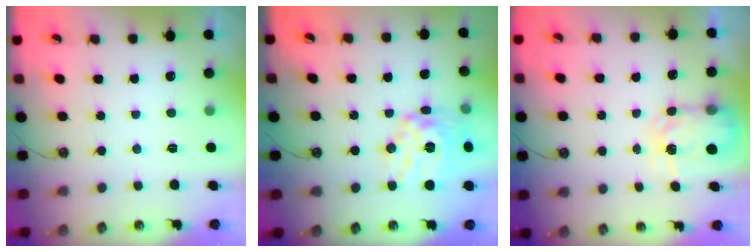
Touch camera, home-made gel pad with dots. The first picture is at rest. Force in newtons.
{"total": 16.3, "press": 16.2, "slide": 1.5}
{"total": 5.2, "press": 5.2, "slide": 0.4}